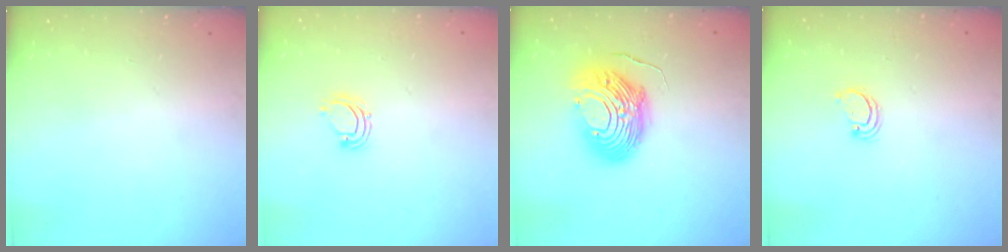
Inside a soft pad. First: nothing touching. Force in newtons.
{"total": 5.4, "press": 5.4, "slide": 0.3}
{"total": 14.9, "press": 14.9, "slide": 1.5}
{"total": 2.1, "press": 2.1, "slide": 0.2}